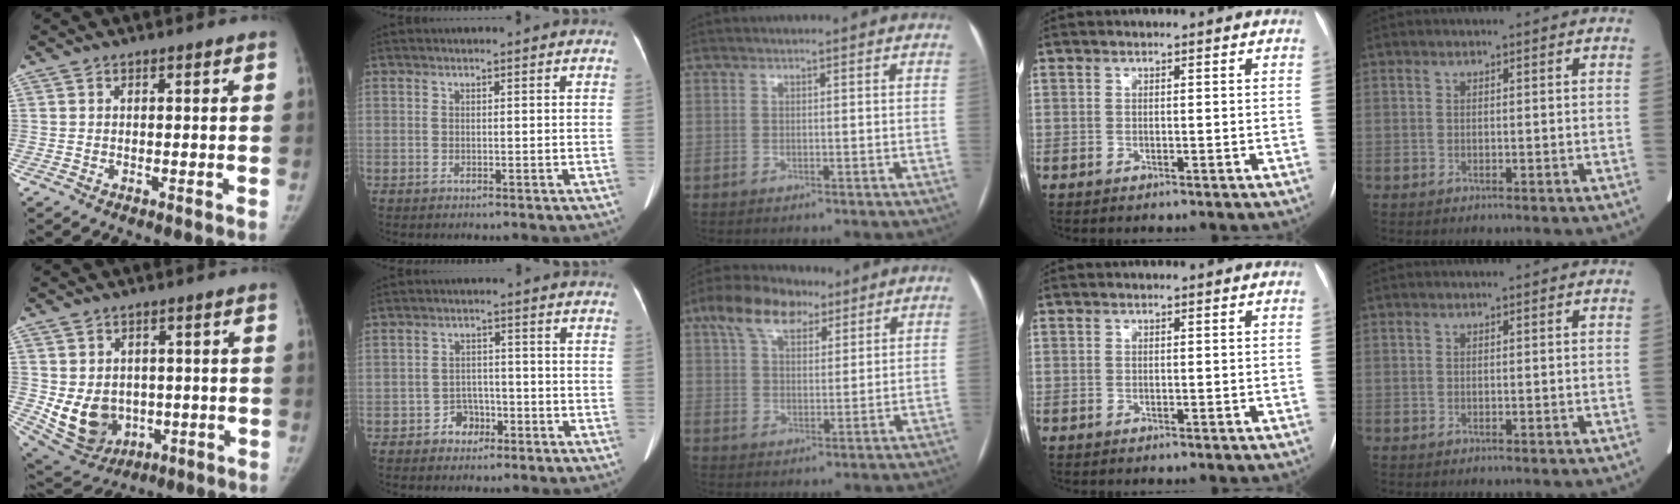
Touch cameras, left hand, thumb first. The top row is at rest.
{"thumb": {"total": 11.6, "force": [-1.3, 9.5, 6.5], "torque": [-0.086, -0.003, 0.008]}, "index": {"total": 3.2, "force": [-1.9, 2.4, 1.0], "torque": [-0.012, 0.011, -0.030]}, "middle": {"total": 9.6, "force": [6.0, 4.9, 5.6], "torque": [-0.108, 0.030, 0.107]}}